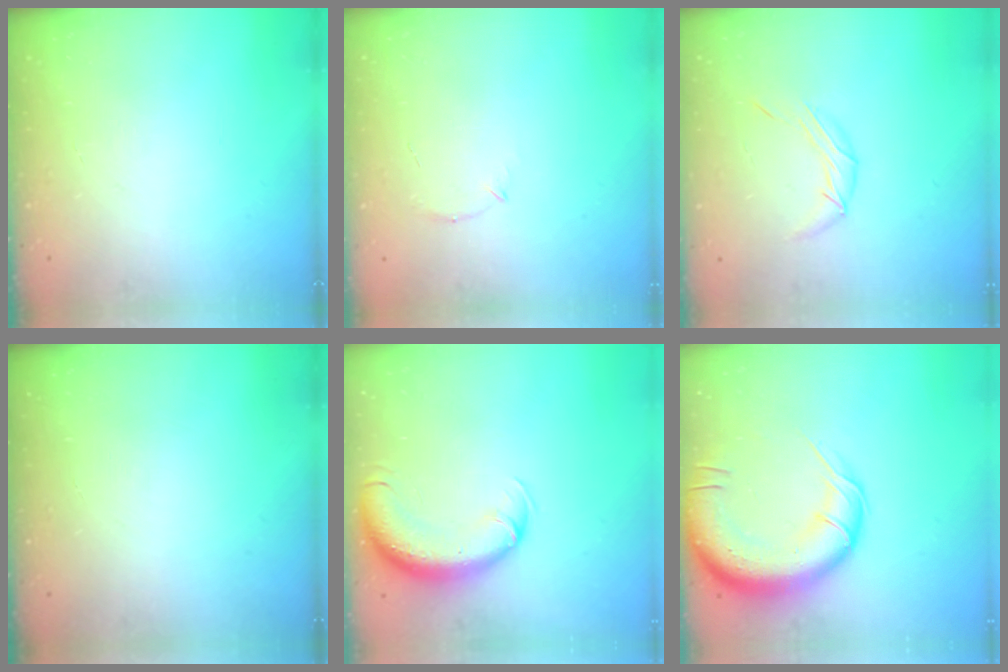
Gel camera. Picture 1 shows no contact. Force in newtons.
{"total": 5.0, "press": 4.8, "slide": 1.2}
{"total": 7.6, "press": 7.6, "slide": 0.6}
{"total": 0.0}
{"total": 11.0, "press": 10.6, "slide": 2.9}
{"total": 19.7, "press": 19.2, "slide": 4.8}